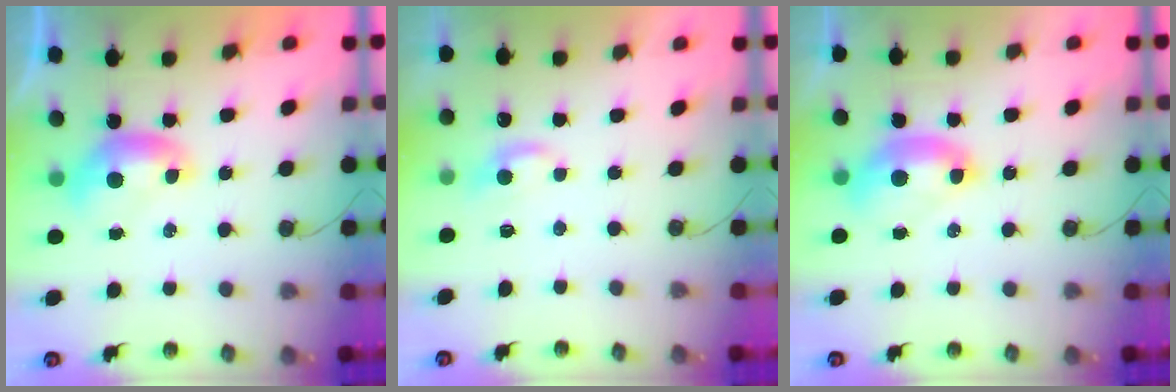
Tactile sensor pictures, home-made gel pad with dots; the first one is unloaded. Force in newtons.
{"total": 1.4, "press": 1.2, "slide": 0.5}
{"total": 2.6, "press": 2.6, "slide": 0.6}